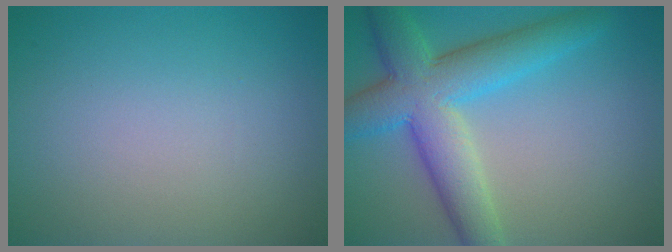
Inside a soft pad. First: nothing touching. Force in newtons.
{"total": 7.9, "press": 7.9, "slide": 0.2}